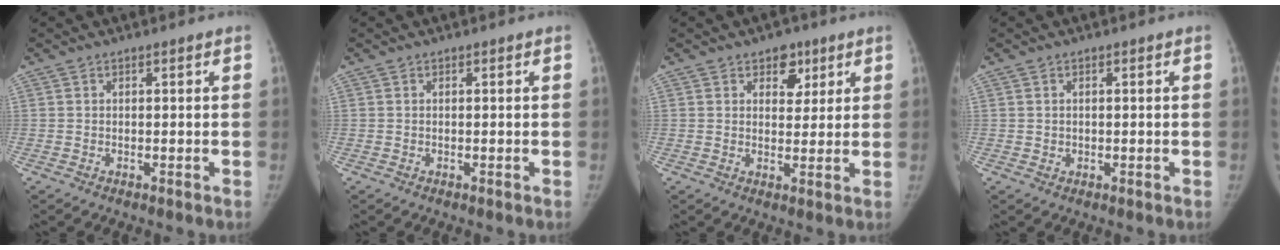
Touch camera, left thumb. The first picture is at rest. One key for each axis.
{"total": 0.0}
{"total": 5.0, "fx": 2.8, "fy": 3.4, "fz": 2.4, "tx": -0.002, "ty": -0.012, "tz": 0.038}
{"total": 0.9, "fx": 0.1, "fy": 0.9, "fz": 0.1, "tx": 0.009, "ty": 0.001, "tz": 0.002}